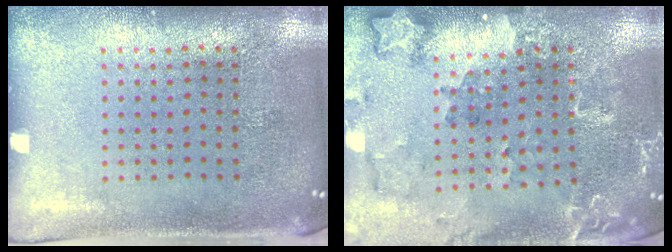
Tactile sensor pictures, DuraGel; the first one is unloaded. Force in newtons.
{"total": 1.8, "press": 1.7, "slide": 0.3}